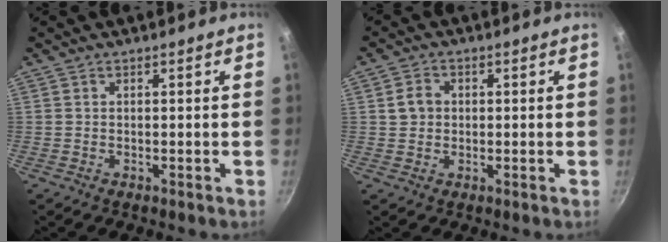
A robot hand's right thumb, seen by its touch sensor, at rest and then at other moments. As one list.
[{"total": 3.5, "force": [0.4, 3.0, 1.7], "torque": [-0.021, 0.005, 0.006]}]